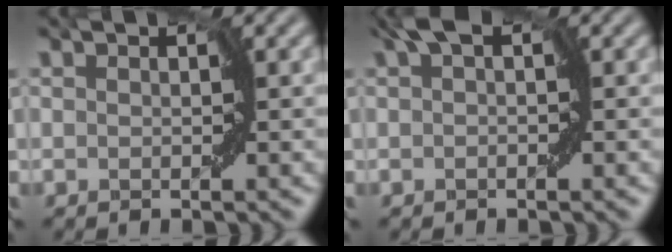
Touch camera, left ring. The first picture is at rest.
{"total": 2.0, "force": [0.7, 0.7, 1.7], "torque": [-0.029, 0.011, 0.004]}